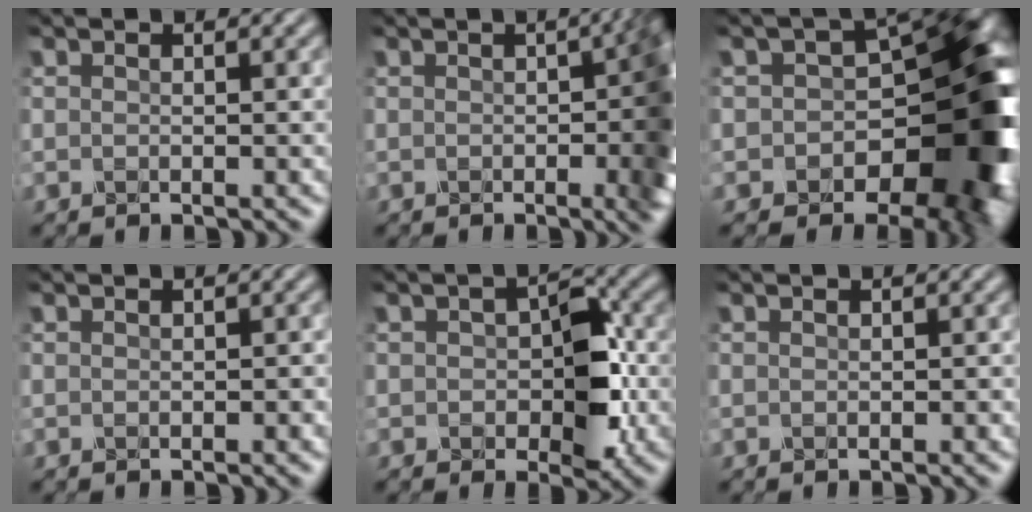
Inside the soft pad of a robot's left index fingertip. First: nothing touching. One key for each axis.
{"total": 6.8, "fx": -0.3, "fy": 1.7, "fz": 6.5, "tx": -0.067, "ty": 0.000, "tz": -0.002}
{"total": 15.5, "fx": -3.6, "fy": 10.1, "fz": 11.1, "tx": -0.097, "ty": -0.021, "tz": -0.049}
{"total": 0.5, "fx": -0.1, "fy": 0.3, "fz": 0.4, "tx": -0.006, "ty": -0.001, "tz": 0.000}
{"total": 5.1, "fx": -0.5, "fy": 2.9, "fz": 4.1, "tx": -0.052, "ty": -0.002, "tz": -0.007}
{"total": 0.0}